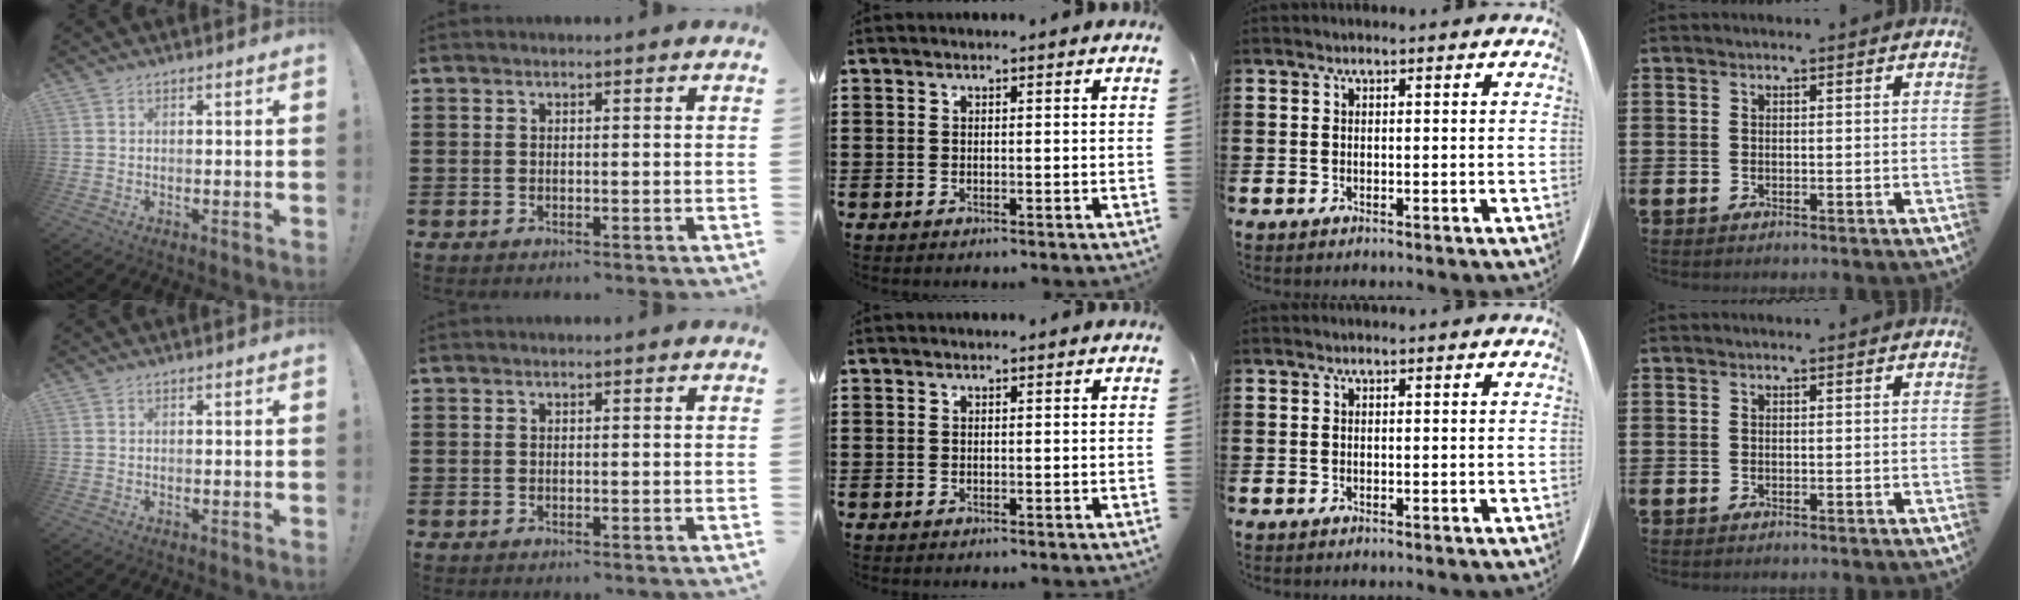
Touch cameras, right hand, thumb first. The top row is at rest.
{}